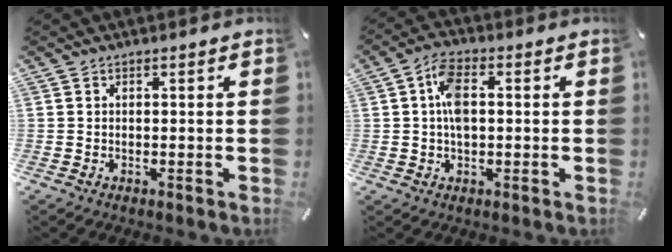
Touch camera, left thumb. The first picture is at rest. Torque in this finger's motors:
{"motor_torque": [1.17, 1.83, 1.44, -1.33, 0.59]}